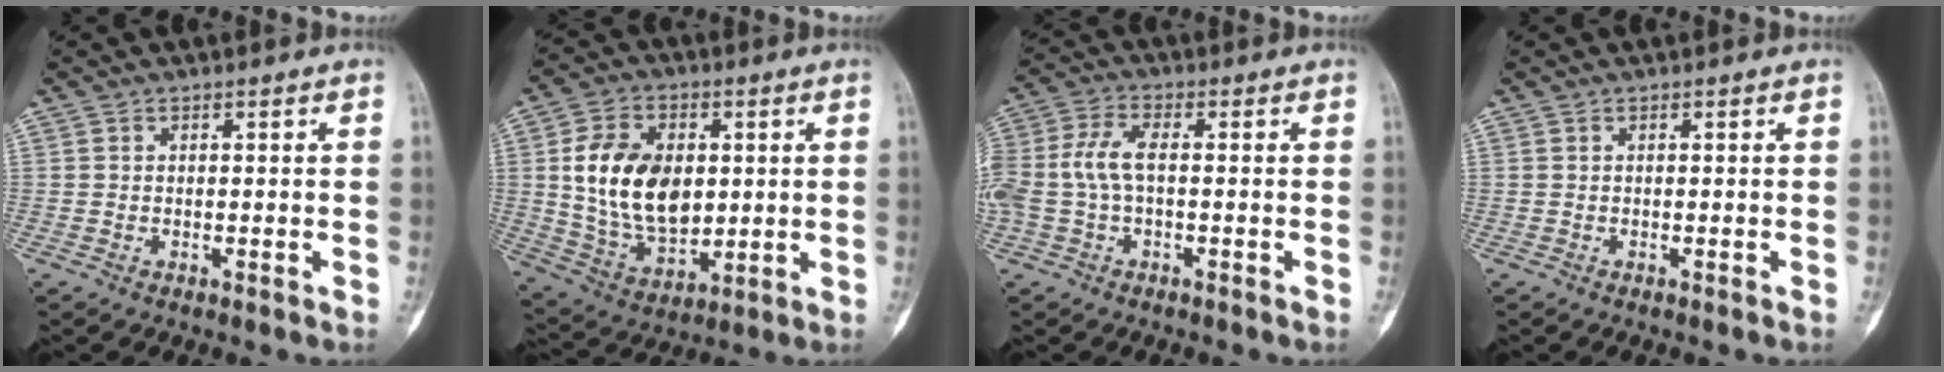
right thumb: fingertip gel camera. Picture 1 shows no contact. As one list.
[{"total": 17.1, "force": [2.2, 11.2, 12.7], "torque": [-0.192, -0.012, 0.049]}, {"total": 8.8, "force": [-0.4, 4.6, 7.5], "torque": [-0.187, 0.025, -0.009]}, {"total": 0.0}]